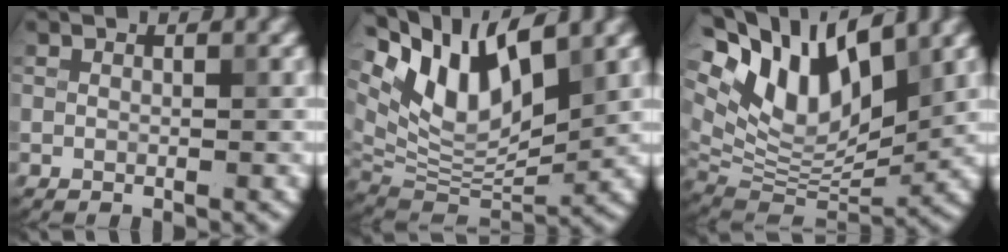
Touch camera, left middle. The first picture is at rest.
{"total": 9.9, "force": [5.1, 4.5, 7.3], "torque": [-0.138, 0.000, 0.098]}
{"total": 12.2, "force": [6.2, 5.8, 8.8], "torque": [-0.167, 0.018, 0.107]}